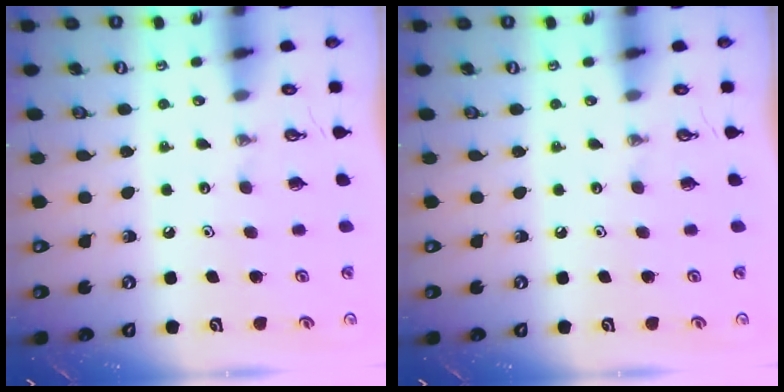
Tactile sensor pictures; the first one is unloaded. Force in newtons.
{"total": 0.0}